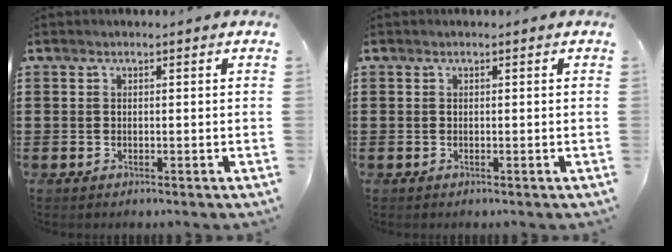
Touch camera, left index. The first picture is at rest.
{"total": 0.0}